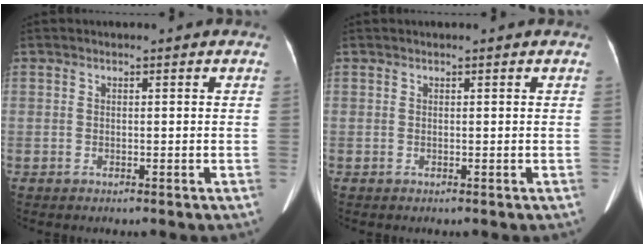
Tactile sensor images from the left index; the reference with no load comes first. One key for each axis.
{"total": 0.0}